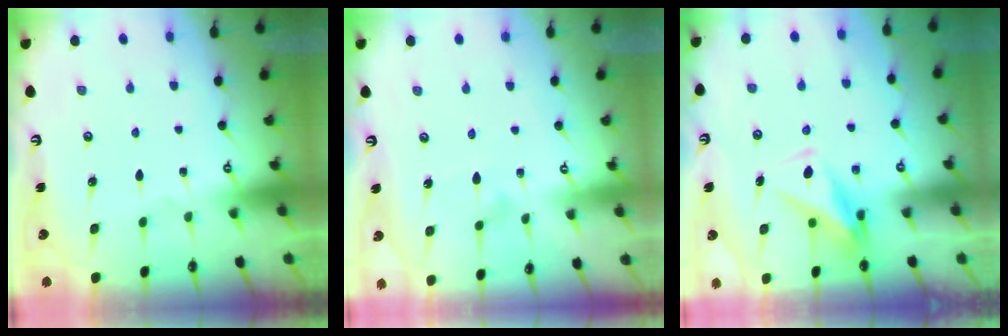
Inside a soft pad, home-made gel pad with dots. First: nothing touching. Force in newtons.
{"total": 6.5, "press": 6.5, "slide": 0.3}
{"total": 10.0, "press": 9.9, "slide": 1.7}